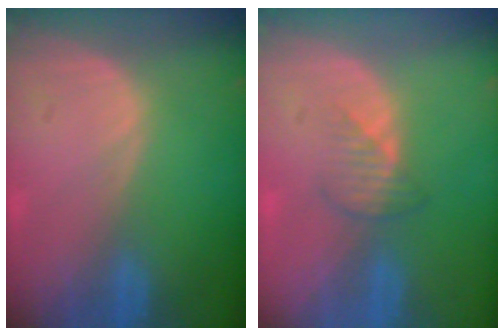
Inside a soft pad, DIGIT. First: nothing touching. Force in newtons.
{"total": 2.5, "press": 2.5, "slide": 0.3}